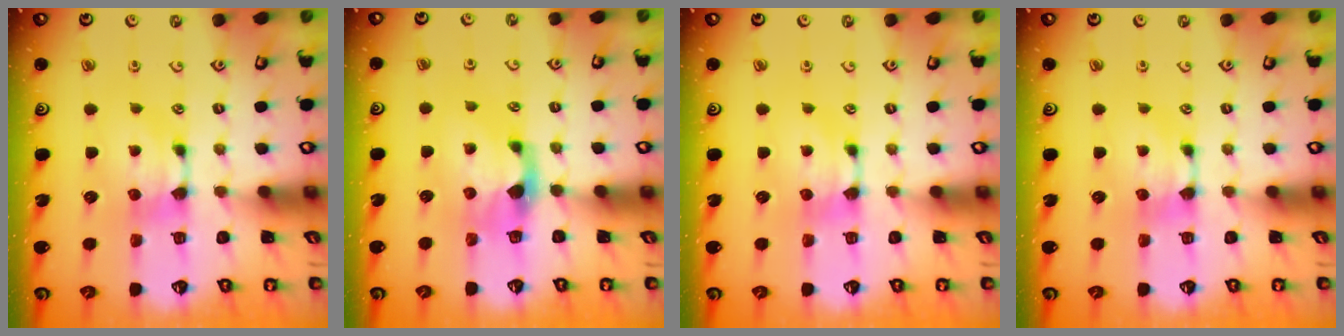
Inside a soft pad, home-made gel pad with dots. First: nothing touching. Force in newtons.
{"total": 2.0, "press": 1.6, "slide": 1.2}
{"total": 0.0}
{"total": 0.0}